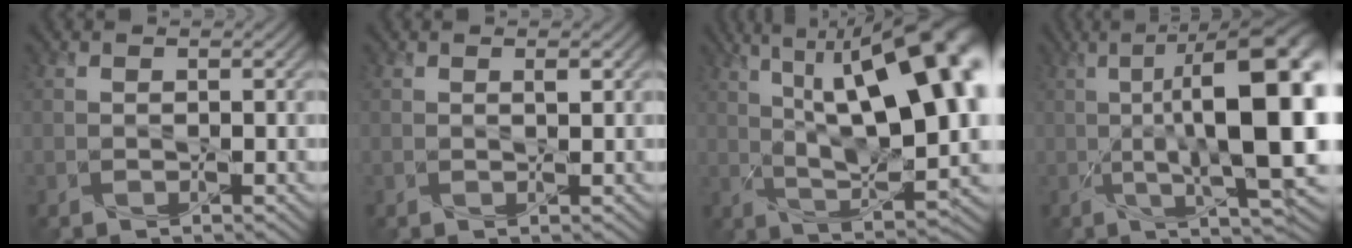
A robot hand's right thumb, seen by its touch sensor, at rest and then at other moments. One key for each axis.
{"total": 0.5, "fx": 0.4, "fy": 0.0, "fz": 0.3, "tx": -0.003, "ty": 0.000, "tz": 0.006}
{"total": 19.1, "fx": 6.0, "fy": 7.9, "fz": 16.4, "tx": -0.239, "ty": 0.048, "tz": 0.077}
{"total": 15.7, "fx": 1.0, "fy": 4.8, "fz": 14.9, "tx": -0.208, "ty": 0.017, "tz": 0.011}